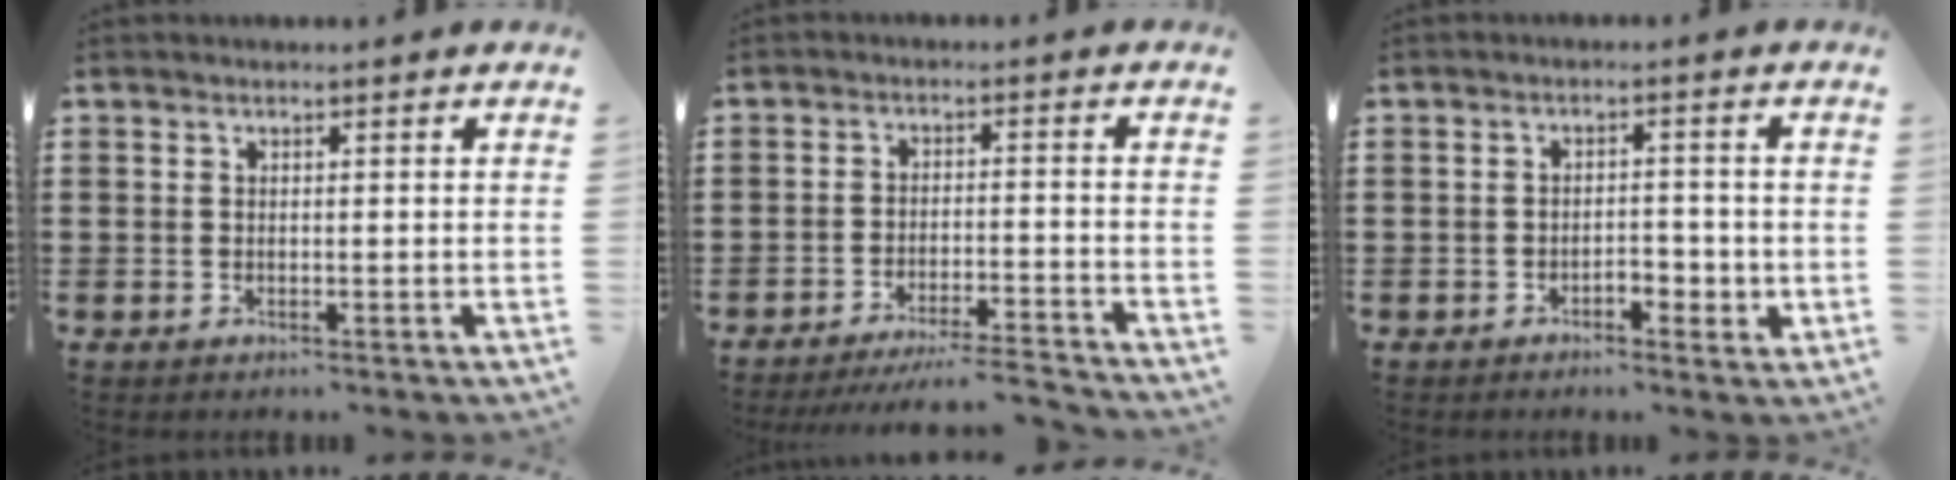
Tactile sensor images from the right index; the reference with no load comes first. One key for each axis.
{"total": 4.8, "fx": -4.5, "fy": -0.4, "fz": 1.6, "tx": -0.034, "ty": -0.014, "tz": -0.090}
{"total": 2.9, "fx": -1.5, "fy": 1.5, "fz": 2.0, "tx": -0.036, "ty": 0.004, "tz": -0.029}